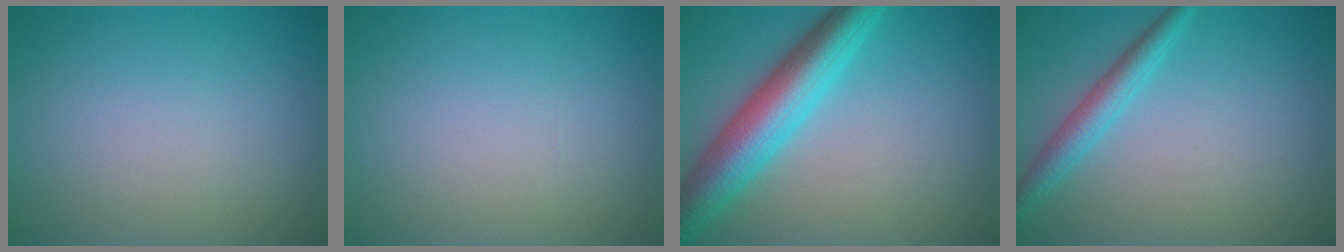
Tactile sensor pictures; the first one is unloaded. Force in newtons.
{"total": 0.0}
{"total": 7.4, "press": 7.4, "slide": 0.3}
{"total": 2.8, "press": 2.8, "slide": 0.1}